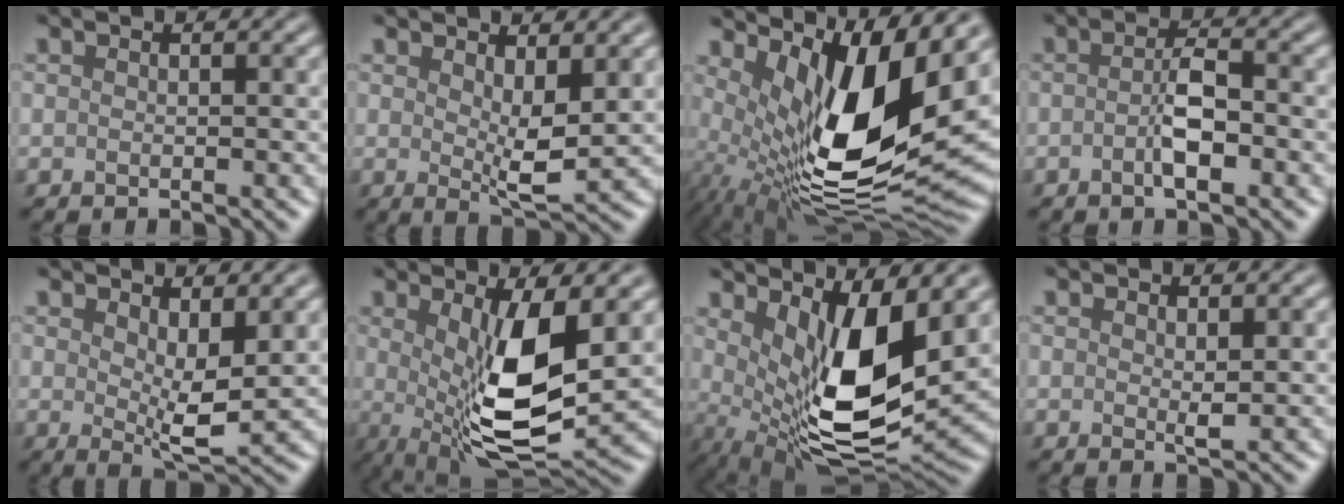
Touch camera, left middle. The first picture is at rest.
{"total": 3.8, "force": [1.0, 1.2, 3.5], "torque": [-0.062, -0.012, 0.020]}
{"total": 13.3, "force": [2.1, 5.4, 12.0], "torque": [-0.210, -0.024, 0.043]}
{"total": 3.0, "force": [-1.0, 0.7, 2.7], "torque": [-0.051, 0.000, -0.022]}
{"total": 4.5, "force": [1.1, 1.5, 4.1], "torque": [-0.071, -0.014, 0.023]}
{"total": 9.4, "force": [0.5, 3.0, 8.9], "torque": [-0.159, -0.022, 0.013]}
{"total": 10.2, "force": [2.0, 3.7, 9.3], "torque": [-0.172, -0.028, 0.047]}
{"total": 1.0, "force": [0.4, 0.1, 0.9], "torque": [-0.021, -0.004, 0.006]}